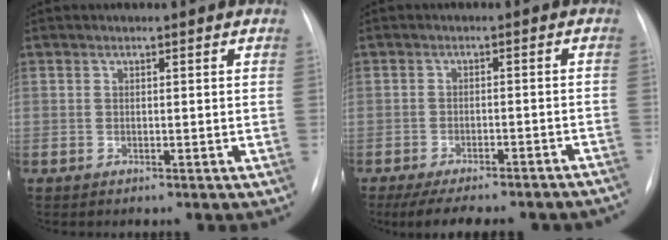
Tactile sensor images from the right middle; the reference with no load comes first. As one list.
[{"total": 17.2, "force": [-15.1, 3.7, 7.4], "torque": [-0.104, -0.001, -0.188]}]